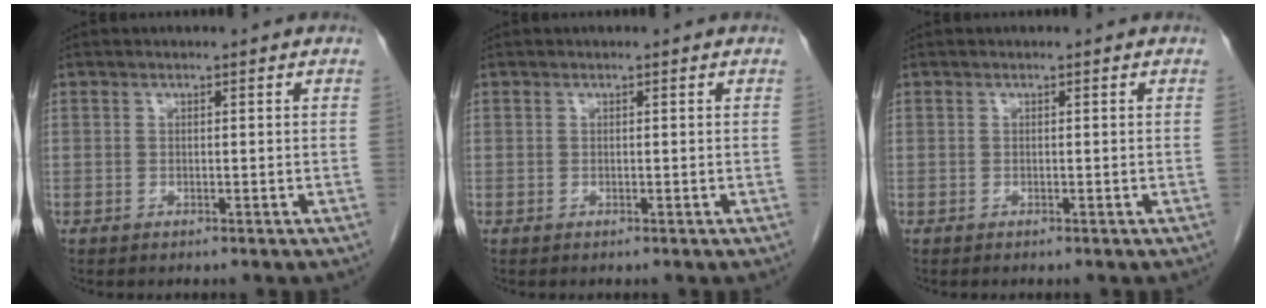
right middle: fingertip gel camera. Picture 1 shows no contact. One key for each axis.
{"total": 0.0}
{"total": 0.0}